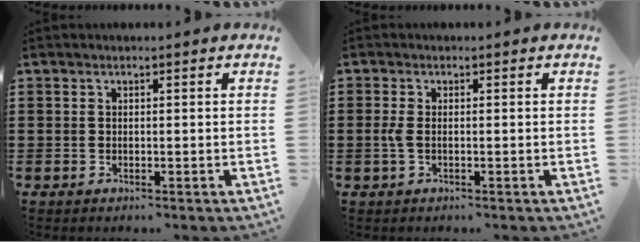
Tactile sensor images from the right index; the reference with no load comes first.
{"total": 1.8, "force": [-0.2, 0.6, 1.7], "torque": [-0.047, -0.005, -0.009]}